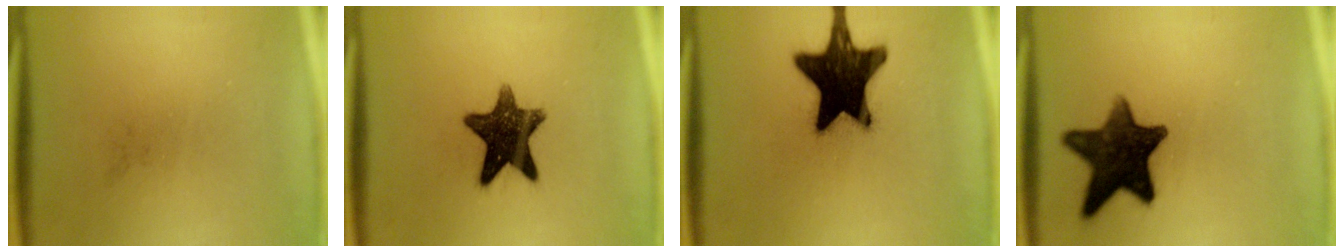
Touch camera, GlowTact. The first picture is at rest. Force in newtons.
{"total": 12.6}
{"total": 19.9}
{"total": 13.9}